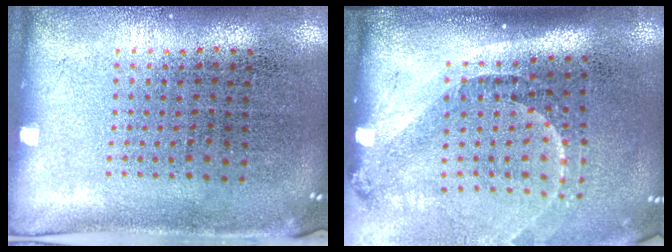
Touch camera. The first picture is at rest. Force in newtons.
{"total": 2.2, "press": 1.5, "slide": 1.5}